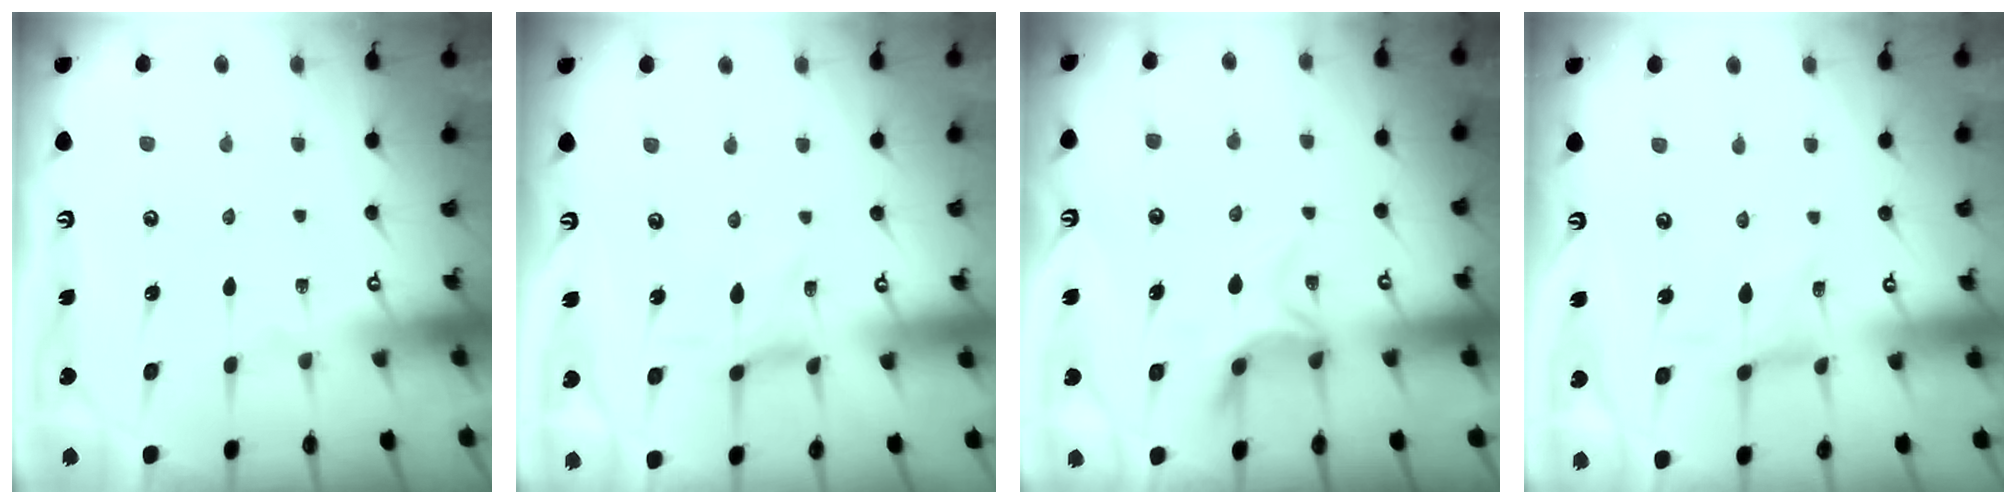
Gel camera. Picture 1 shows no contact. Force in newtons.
{"total": 0.0}
{"total": 5.2, "press": 5.1, "slide": 1.1}
{"total": 1.6, "press": 1.5, "slide": 0.5}